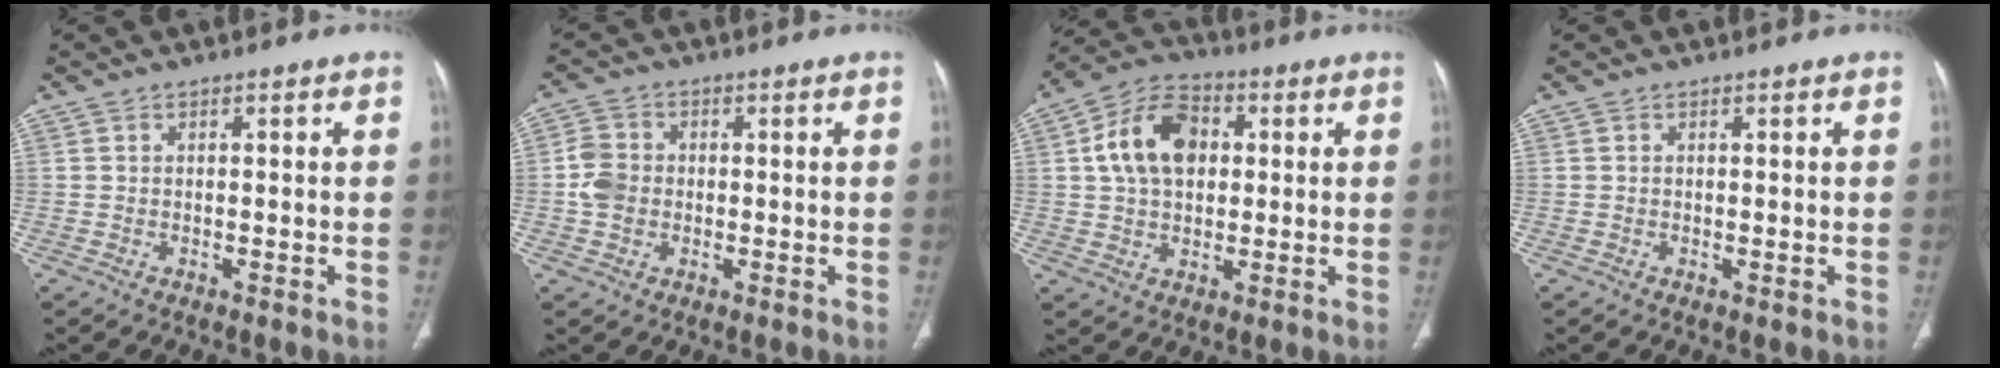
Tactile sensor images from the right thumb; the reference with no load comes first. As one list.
[{"total": 5.0, "force": [-0.5, 4.2, 2.6], "torque": [-0.043, 0.010, -0.015]}, {"total": 12.7, "force": [2.3, 8.7, 9.0], "torque": [-0.141, 0.014, 0.033]}, {"total": 0.0}]